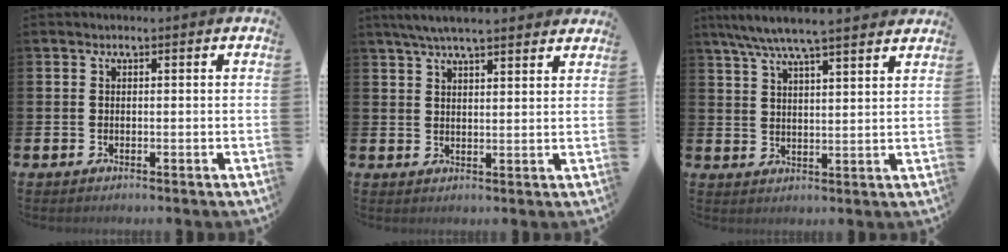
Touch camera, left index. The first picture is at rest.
{"total": 5.3, "force": [4.9, 0.7, 1.9], "torque": [-0.044, -0.014, 0.088]}
{"total": 7.1, "force": [6.6, 0.4, 2.7], "torque": [-0.065, -0.027, 0.117]}